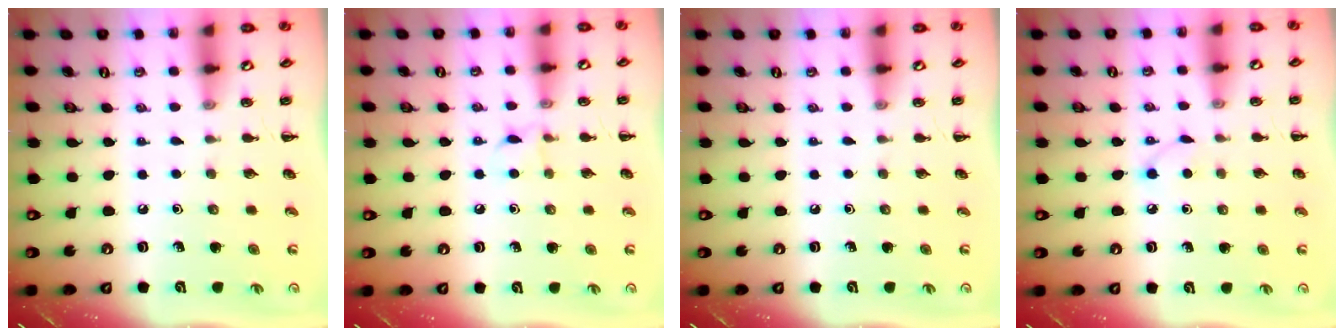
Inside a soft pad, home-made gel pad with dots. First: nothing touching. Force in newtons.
{"total": 5.3, "press": 5.2, "slide": 1.3}
{"total": 0.0}
{"total": 3.1, "press": 2.9, "slide": 1.0}